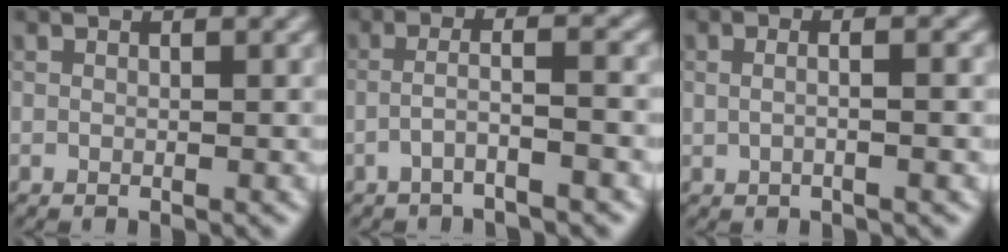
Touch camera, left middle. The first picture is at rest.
{"total": 3.1, "force": [-1.3, 0.6, 2.8], "torque": [-0.043, 0.017, -0.036]}
{"total": 4.0, "force": [0.8, 2.0, 3.4], "torque": [-0.015, 0.013, -0.014]}